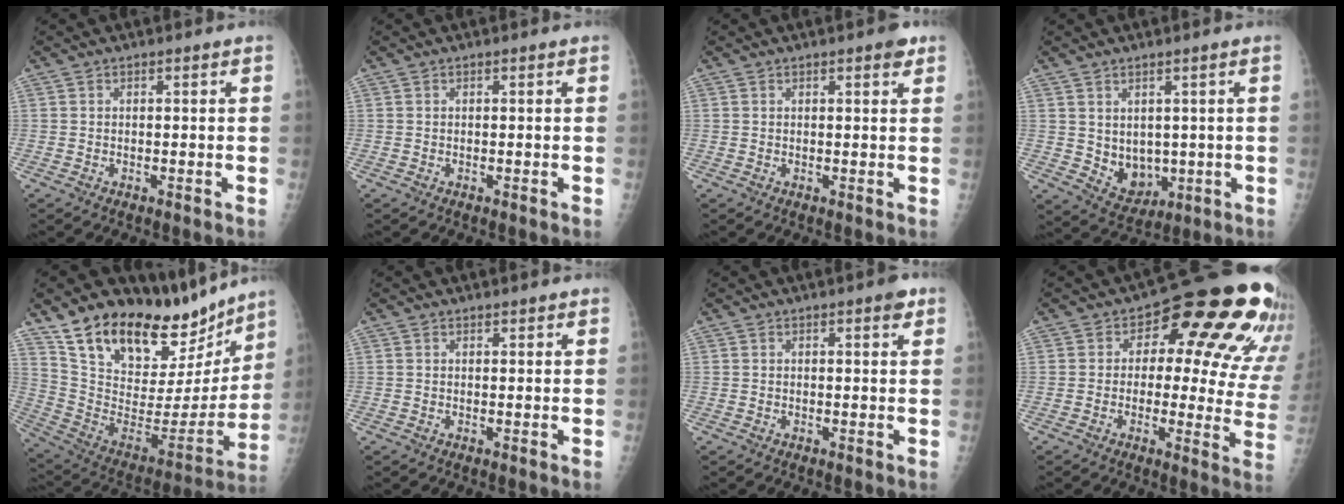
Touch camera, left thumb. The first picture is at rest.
{"total": 0.0}
{"total": 2.3, "force": [1.4, 0.7, 1.7], "torque": [-0.017, -0.004, 0.015]}
{"total": 6.5, "force": [0.3, 5.0, 4.1], "torque": [-0.039, -0.018, 0.030]}
{"total": 25.8, "force": [20.7, 10.9, 10.8], "torque": [-0.134, -0.103, 0.337]}
{"total": 0.9, "force": [0.8, 0.3, 0.3], "torque": [-0.003, -0.004, 0.010]}
{"total": 2.2, "force": [1.3, 0.6, 1.6], "torque": [-0.018, -0.004, 0.014]}
{"total": 20.5, "force": [7.7, 10.4, 15.8], "torque": [-0.138, -0.006, 0.083]}